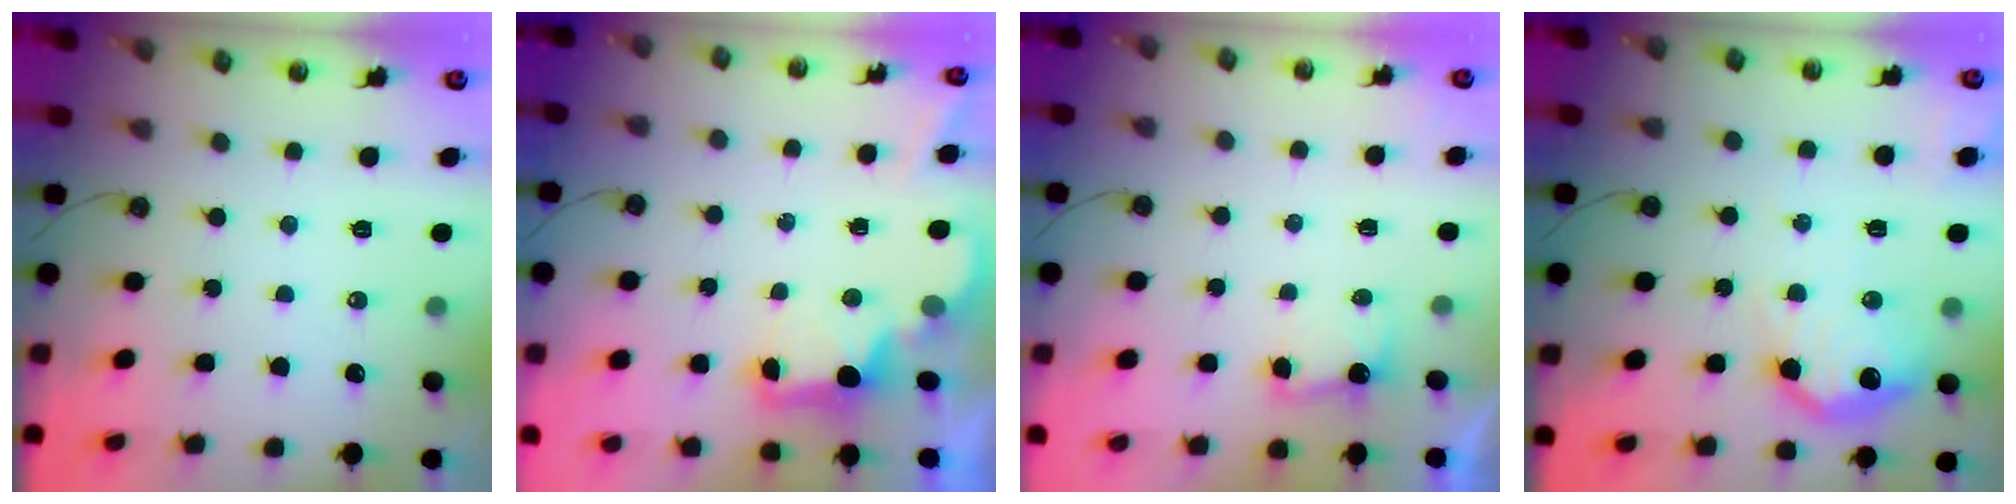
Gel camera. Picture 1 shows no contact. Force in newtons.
{"total": 3.0, "press": 2.9, "slide": 0.6}
{"total": 3.4, "press": 3.3, "slide": 1.1}
{"total": 15.2, "press": 15.2, "slide": 1.0}